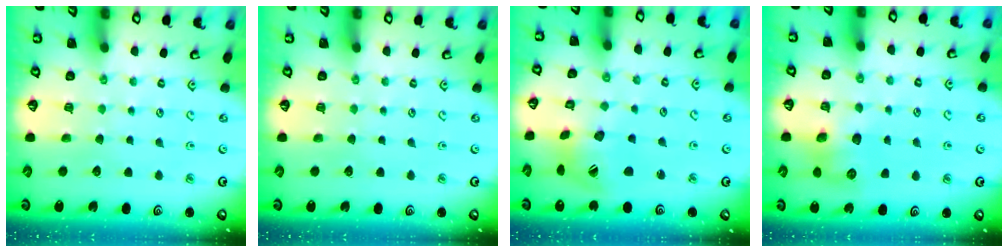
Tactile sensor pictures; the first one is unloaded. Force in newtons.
{"total": 0.0}
{"total": 11.9, "press": 11.9, "slide": 0.7}
{"total": 8.0, "press": 8.0, "slide": 0.5}